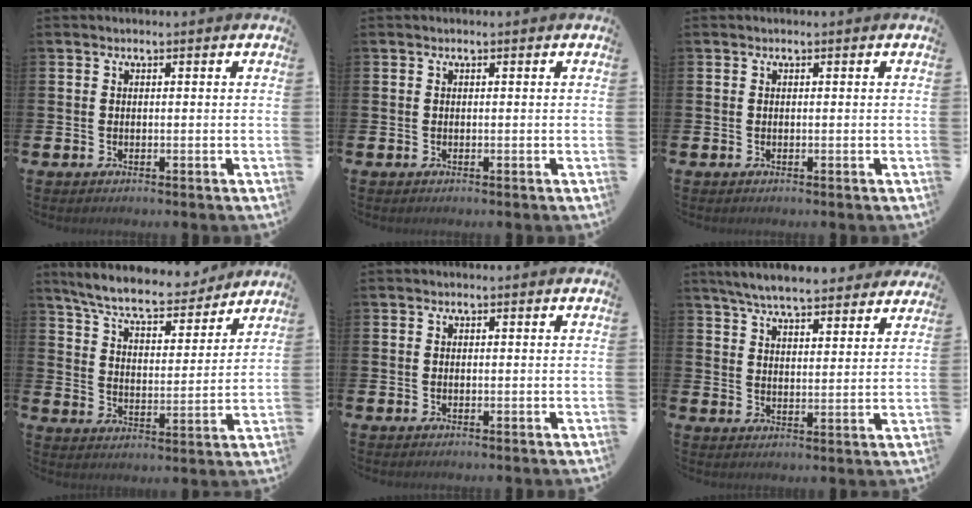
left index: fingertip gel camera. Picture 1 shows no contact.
{"total": 0.0}
{"total": 0.0}
{"total": 8.2, "force": [7.5, 1.3, 2.8], "torque": [-0.081, -0.051, 0.130]}
{"total": 0.0}
{"total": 6.7, "force": [6.4, 0.9, 1.9], "torque": [-0.054, -0.030, 0.114]}